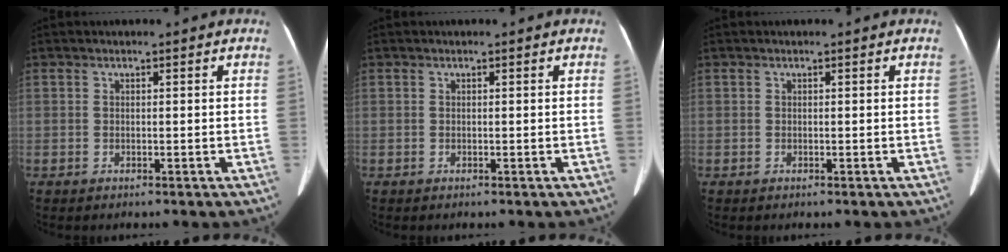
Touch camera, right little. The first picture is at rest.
{"total": 0.0}
{"total": 0.0}